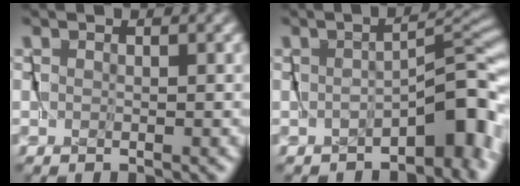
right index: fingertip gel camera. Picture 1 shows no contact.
{"total": 4.5, "force": [-3.3, 1.4, 2.6], "torque": [-0.021, 0.005, -0.053]}